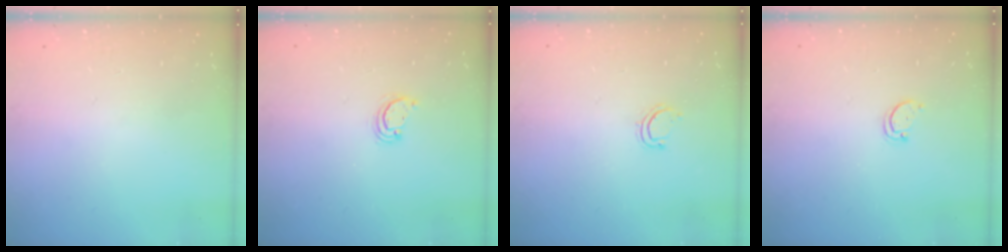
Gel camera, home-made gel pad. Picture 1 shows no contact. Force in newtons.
{"total": 2.5, "press": 2.5, "slide": 0.3}
{"total": 4.3, "press": 4.2, "slide": 1.0}
{"total": 2.6, "press": 2.5, "slide": 0.4}